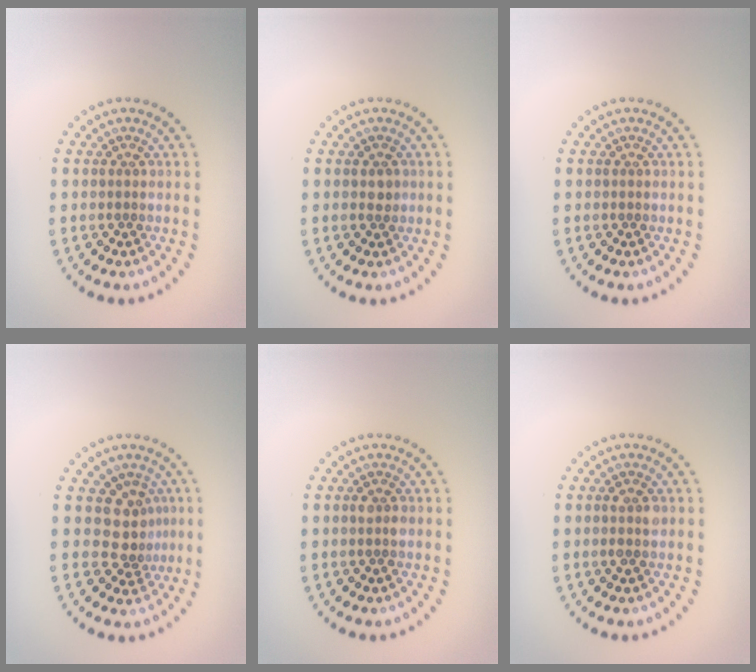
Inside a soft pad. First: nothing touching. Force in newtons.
{"total": 0.8, "press": 0.8, "slide": 0.1}
{"total": 0.0}
{"total": 2.9, "press": 2.1, "slide": 2.0}
{"total": 1.0, "press": 1.0, "slide": 0.3}
{"total": 1.3, "press": 1.2, "slide": 0.3}